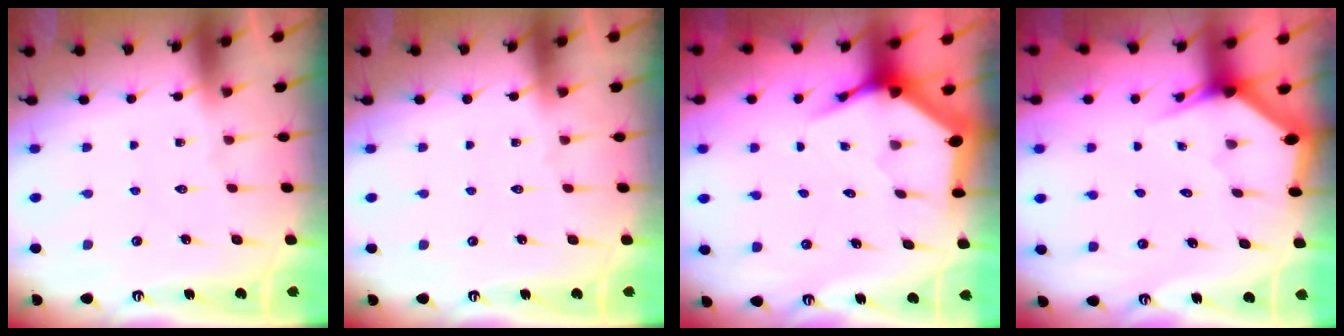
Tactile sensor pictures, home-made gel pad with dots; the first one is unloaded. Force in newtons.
{"total": 0.0}
{"total": 4.7, "press": 4.6, "slide": 0.5}
{"total": 2.8, "press": 2.8, "slide": 0.2}